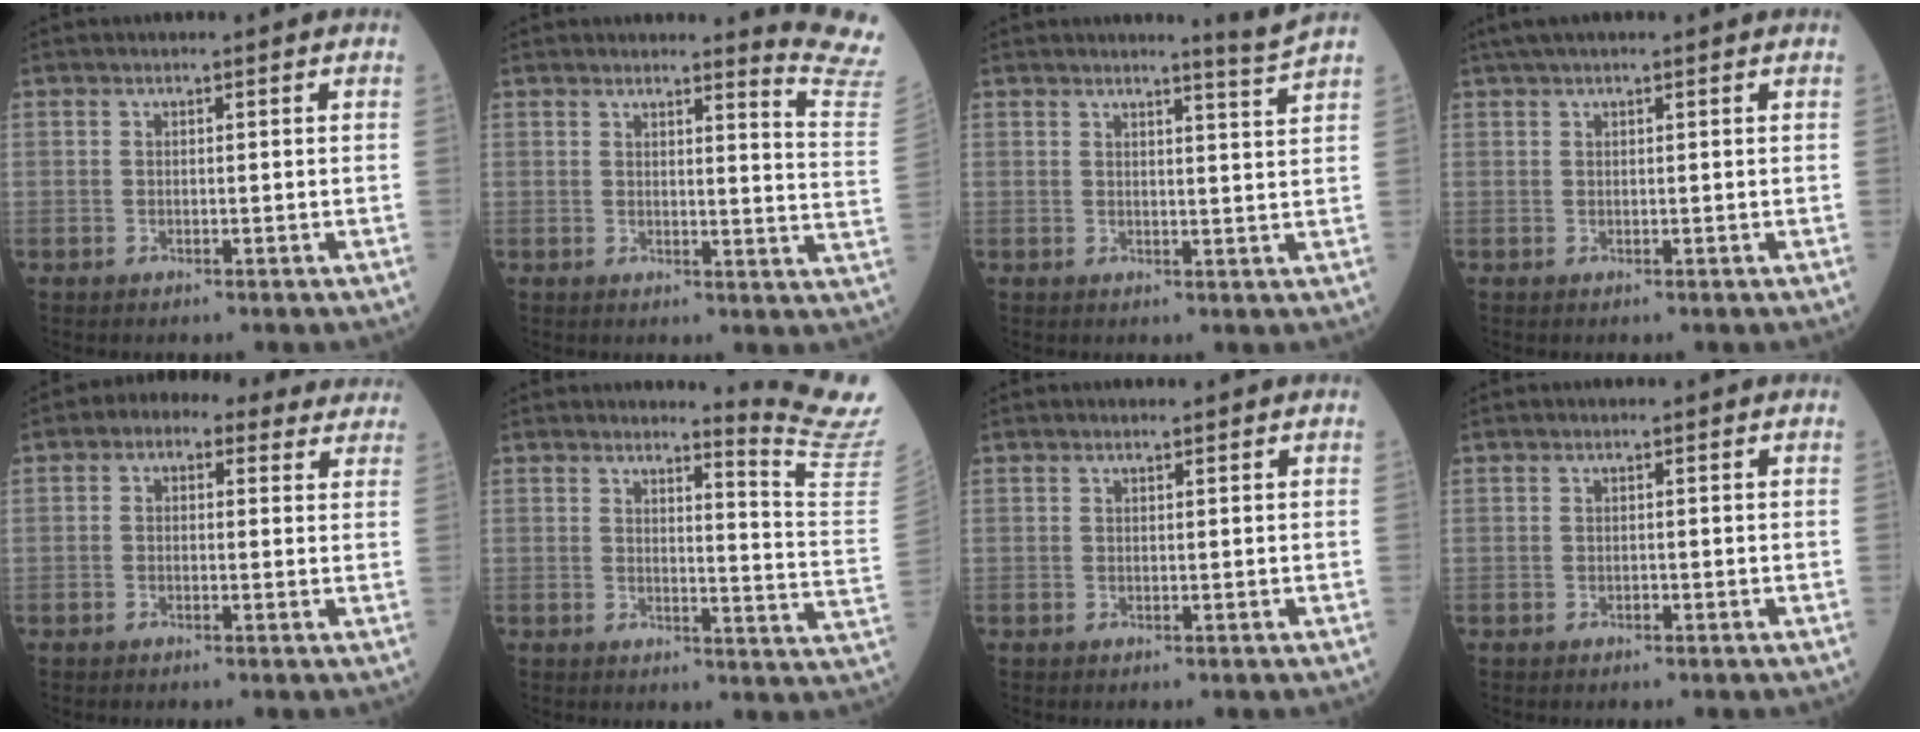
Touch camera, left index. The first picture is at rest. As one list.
[{"total": 9.8, "force": [9.7, -1.7, 0.4], "torque": [-0.004, -0.128, 0.084]}, {"total": 3.2, "force": [2.6, -1.8, -0.1], "torque": [-0.023, -0.035, 0.038]}, {"total": 3.8, "force": [2.9, 0.3, 2.3], "torque": [-0.035, 0.037, 0.050]}, {"total": 7.8, "force": [5.4, 4.4, 3.6], "torque": [-0.038, 0.041, 0.058]}, {"total": 11.1, "force": [10.7, -2.8, 1.1], "torque": [-0.023, -0.137, 0.112]}, {"total": 0.5, "force": [0.5, 0.1, 0.2], "torque": [-0.007, 0.002, 0.008]}, {"total": 0.0}]